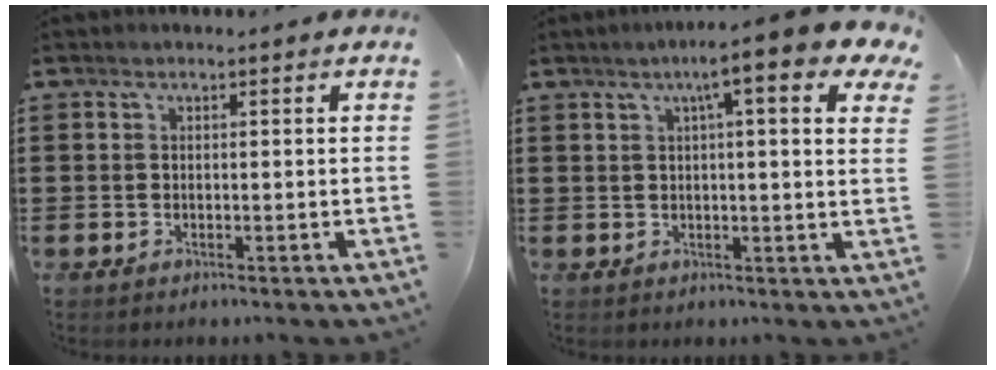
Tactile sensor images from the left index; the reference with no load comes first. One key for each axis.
{"total": 8.1, "fx": 4.7, "fy": 0.6, "fz": 6.5, "tx": -0.114, "ty": -0.009, "tz": 0.074}